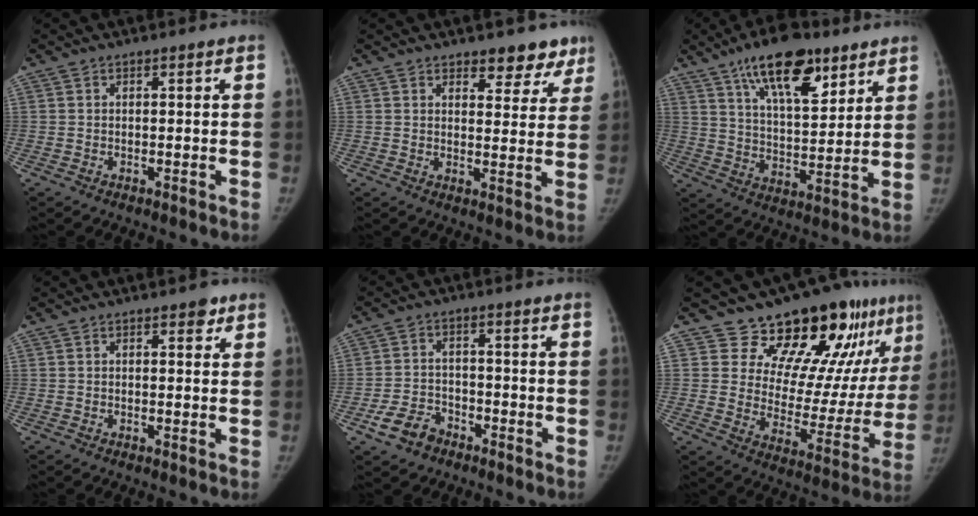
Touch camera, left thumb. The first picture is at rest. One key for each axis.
{"total": 6.8, "fx": 5.3, "fy": 3.5, "fz": 2.4, "tx": 0.015, "ty": -0.030, "tz": 0.063}
{"total": 17.1, "fx": 10.4, "fy": 7.0, "fz": 11.6, "tx": -0.151, "ty": -0.047, "tz": 0.174}
{"total": 1.8, "fx": 1.1, "fy": 1.0, "fz": 1.0, "tx": -0.001, "ty": -0.003, "tz": 0.012}
{"total": 6.4, "fx": -3.9, "fy": 4.3, "fz": 2.6, "tx": -0.042, "ty": 0.023, "tz": -0.068}
{"total": 19.9, "fx": 14.1, "fy": 9.2, "fz": 10.6, "tx": -0.079, "ty": -0.095, "tz": 0.193}